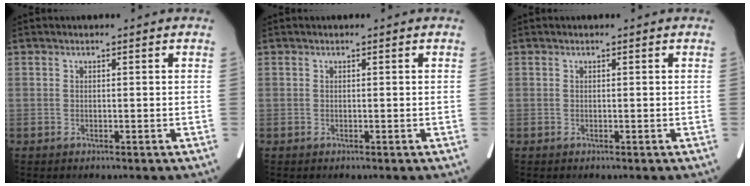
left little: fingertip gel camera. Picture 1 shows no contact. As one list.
[{"total": 0.0}, {"total": 0.0}]